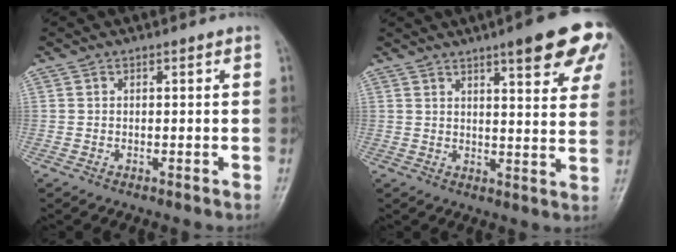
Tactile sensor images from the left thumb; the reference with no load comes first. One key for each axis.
{"total": 15.5, "fx": 9.0, "fy": 3.4, "fz": 12.2, "tx": -0.123, "ty": -0.032, "tz": 0.109}